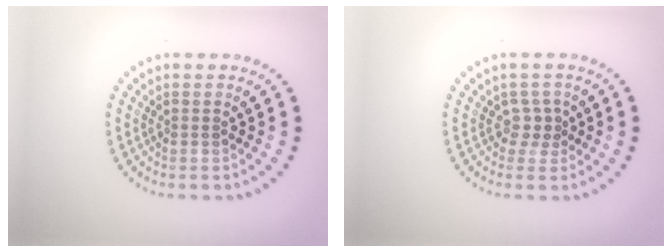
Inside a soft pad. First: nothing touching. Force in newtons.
{"total": 1.6, "press": 1.1, "slide": 1.1}